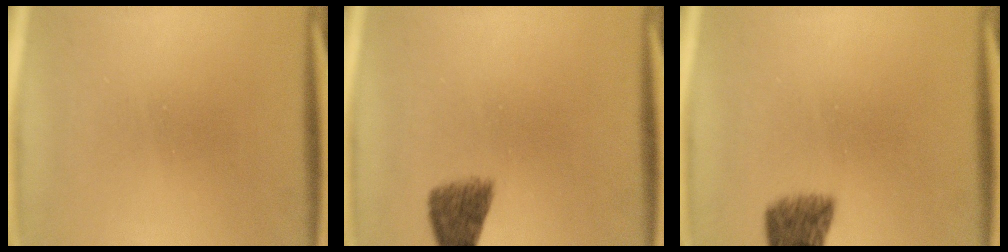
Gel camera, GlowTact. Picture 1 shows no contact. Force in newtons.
{"total": 4.2}
{"total": 6.0}